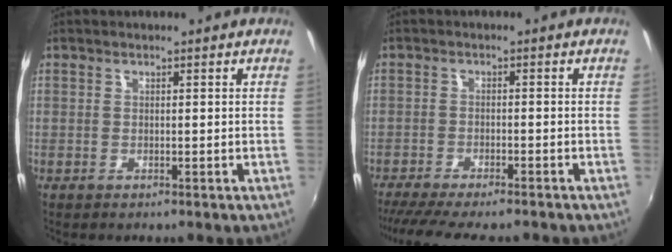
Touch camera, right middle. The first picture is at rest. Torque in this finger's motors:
{"motor_torque": [1.08, -1.06, 0.15, 0.06]}